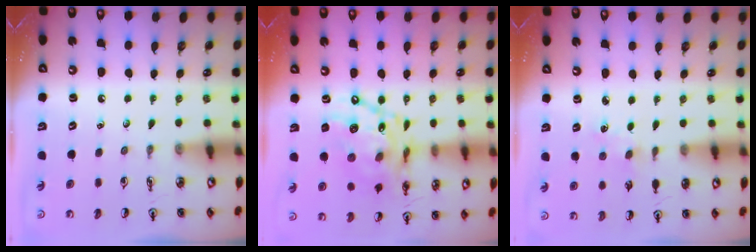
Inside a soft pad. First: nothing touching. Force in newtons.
{"total": 17.3, "press": 17.2, "slide": 1.3}
{"total": 1.3, "press": 1.3, "slide": 0.2}